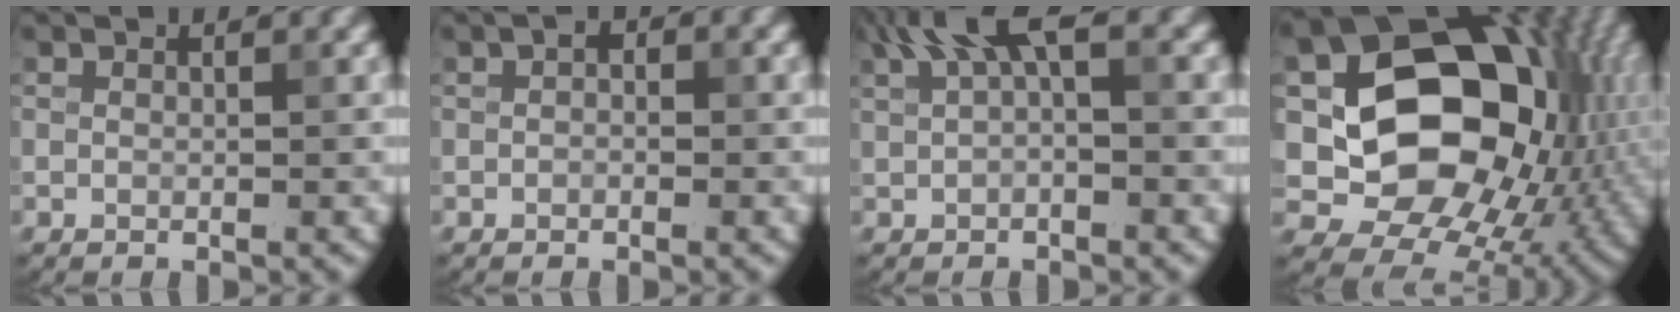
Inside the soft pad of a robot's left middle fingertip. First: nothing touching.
{"total": 0.9, "force": [0.0, 0.8, 0.5], "torque": [-0.009, 0.001, -0.003]}
{"total": 4.2, "force": [2.0, 1.5, 3.4], "torque": [-0.058, 0.009, 0.027]}
{"total": 16.6, "force": [1.7, 12.8, 10.4], "torque": [-0.158, -0.010, 0.040]}